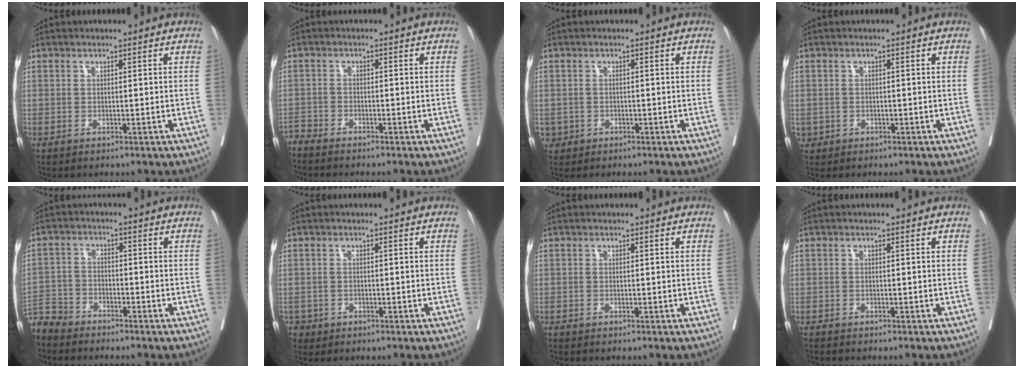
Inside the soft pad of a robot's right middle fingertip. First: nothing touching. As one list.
[{"total": 2.2, "force": [-2.1, -0.2, -0.3], "torque": [0.013, -0.006, -0.043]}, {"total": 1.6, "force": [-0.5, 1.5, 0.1], "torque": [0.000, 0.007, -0.004]}, {"total": 1.1, "force": [-0.3, 1.0, 0.1], "torque": [-0.001, 0.005, 0.001]}, {"total": 5.1, "force": [-4.9, 1.3, -0.3], "torque": [0.010, -0.005, -0.101]}, {"total": 1.9, "force": [-1.4, 1.3, -0.1], "torque": [-0.002, 0.006, -0.025]}, {"total": 0.8, "force": [-0.8, 0.1, 0.1], "torque": [-0.005, 0.000, -0.016]}, {"total": 2.1, "force": [-2.0, -0.1, 0.8], "torque": [-0.011, -0.001, -0.030]}]